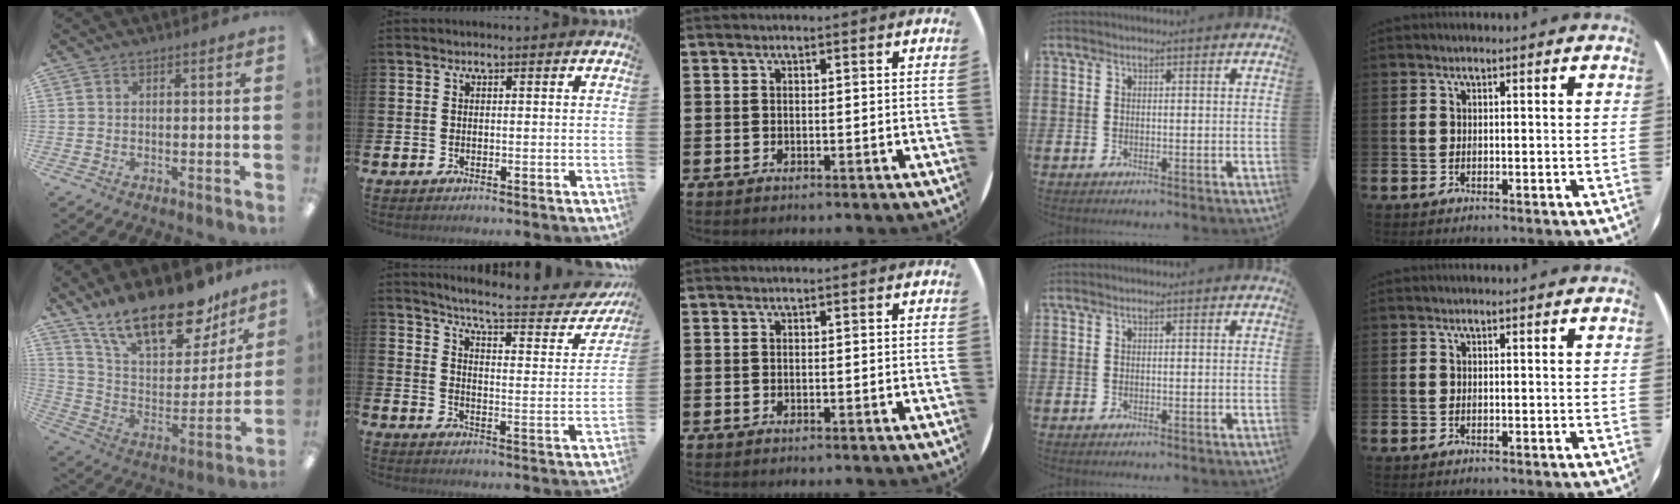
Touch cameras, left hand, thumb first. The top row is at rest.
{"thumb": {"total": 23.9, "force": [17.4, 9.1, 13.6], "torque": [-0.224, -0.110, 0.301]}, "index": {"total": 5.9, "force": [5.5, 0.2, 2.3], "torque": [-0.057, -0.049, 0.083]}}